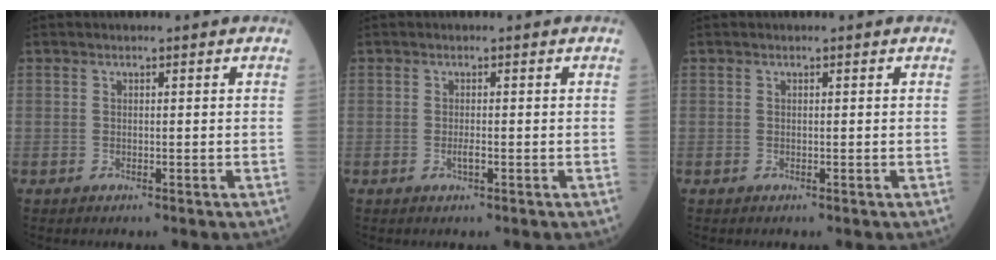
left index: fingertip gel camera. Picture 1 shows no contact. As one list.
[{"total": 1.0, "force": [-0.4, 0.1, 0.9], "torque": [-0.022, -0.001, -0.006]}, {"total": 0.0}]